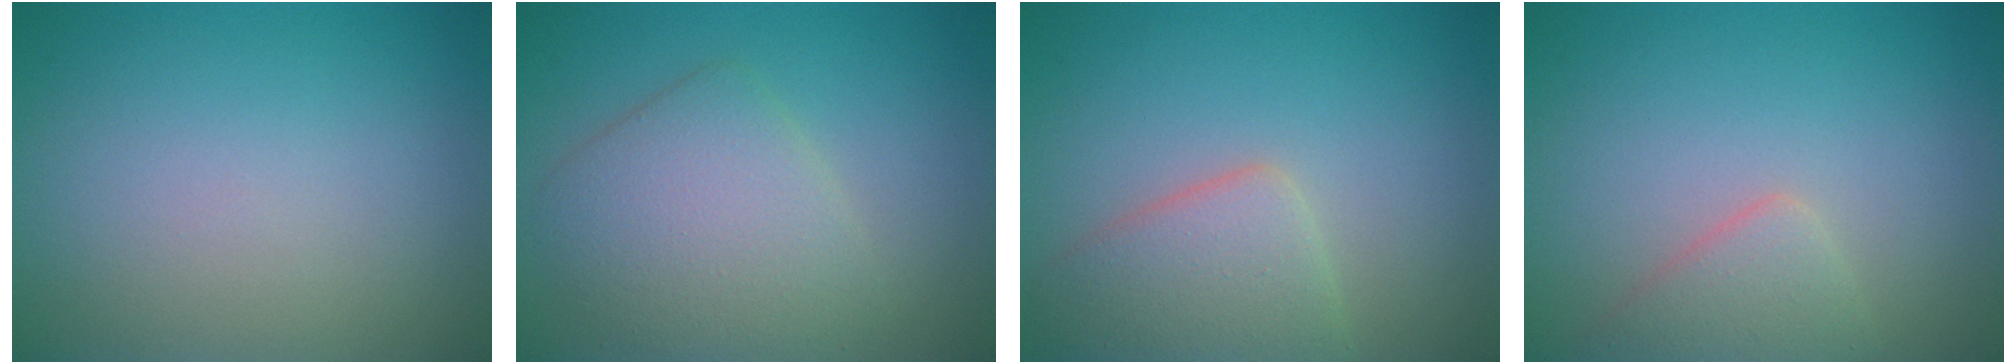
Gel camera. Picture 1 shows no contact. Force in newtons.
{"total": 4.9, "press": 4.9, "slide": 0.2}
{"total": 4.0, "press": 4.0, "slide": 0.3}
{"total": 2.4, "press": 2.3, "slide": 0.2}